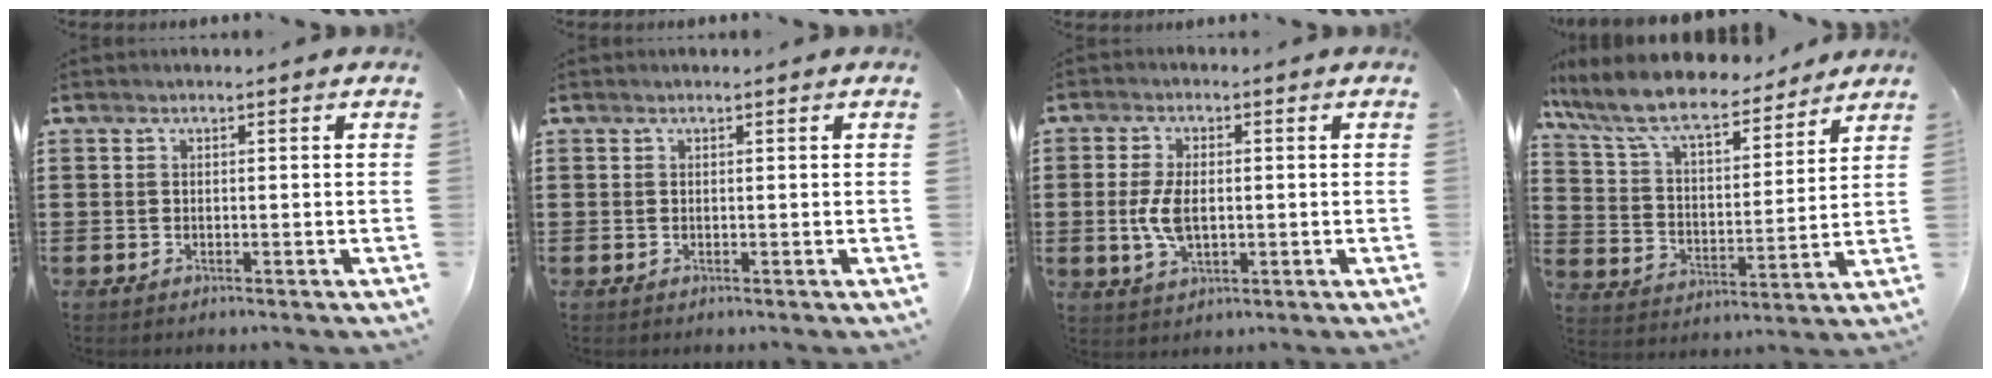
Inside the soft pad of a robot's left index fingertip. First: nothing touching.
{"total": 0.0}
{"total": 5.7, "force": [-0.1, 2.9, 4.9], "torque": [-0.121, -0.003, -0.010]}
{"total": 9.8, "force": [8.6, 1.7, 4.2], "torque": [-0.118, -0.048, 0.149]}